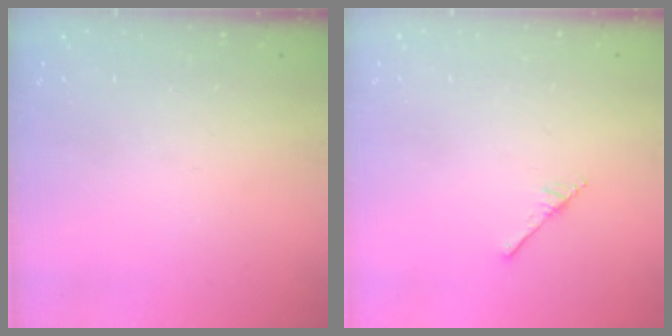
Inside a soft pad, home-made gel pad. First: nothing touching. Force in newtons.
{"total": 2.9, "press": 2.9, "slide": 0.2}